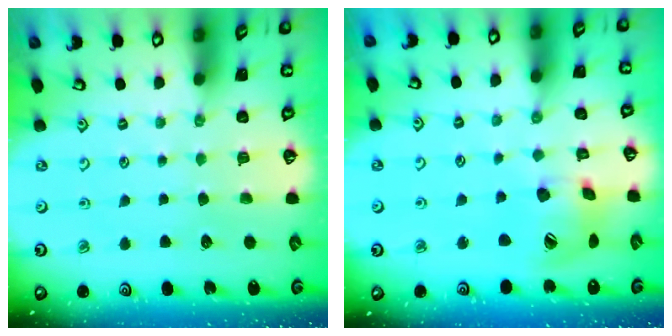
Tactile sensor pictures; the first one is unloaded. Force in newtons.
{"total": 15.8, "press": 15.6, "slide": 2.2}